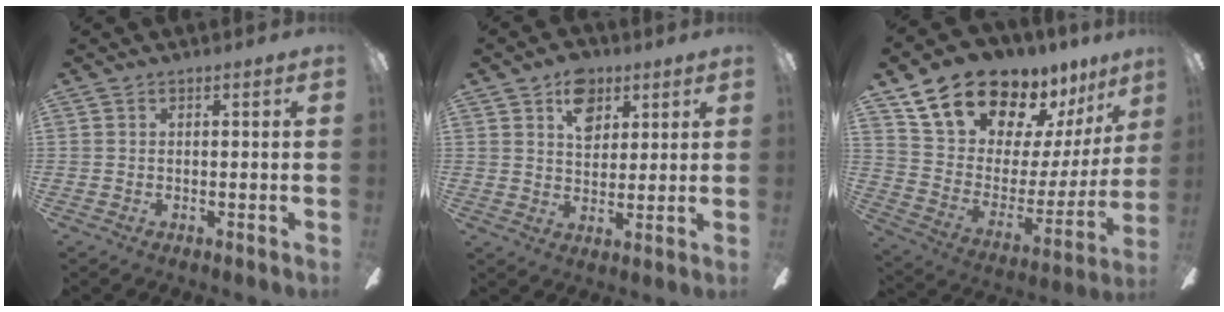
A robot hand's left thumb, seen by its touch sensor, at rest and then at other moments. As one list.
[{"total": 9.1, "force": [4.9, 6.2, 4.6], "torque": [-0.049, -0.010, 0.084]}, {"total": 20.1, "force": [16.2, 9.1, 7.6], "torque": [-0.138, -0.116, 0.307]}]